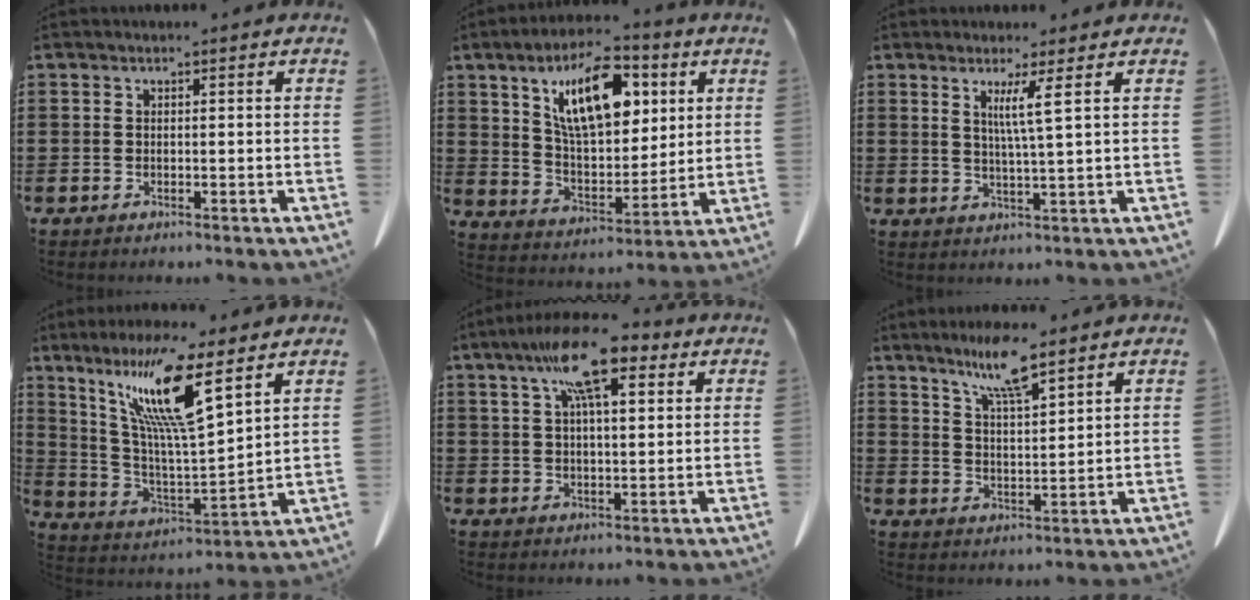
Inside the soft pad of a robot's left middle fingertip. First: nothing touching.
{"total": 13.0, "force": [6.1, 6.1, 9.7], "torque": [-0.176, 0.003, 0.107]}
{"total": 3.6, "force": [1.7, -0.9, 3.0], "torque": [-0.064, -0.009, 0.027]}
{"total": 12.5, "force": [8.5, 0.8, 9.2], "torque": [-0.210, -0.028, 0.137]}
{"total": 11.9, "force": [7.2, 3.6, 8.7], "torque": [-0.167, -0.007, 0.124]}
{"total": 7.8, "force": [6.0, 0.7, 5.0], "torque": [-0.113, -0.012, 0.105]}